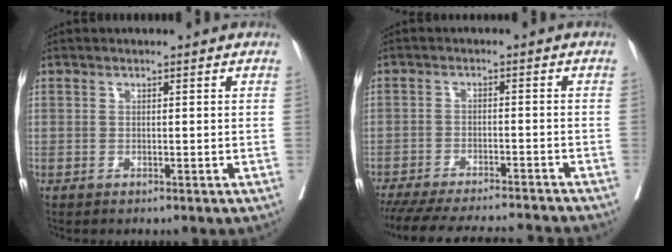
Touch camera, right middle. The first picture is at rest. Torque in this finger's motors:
{"motor_torque": [0.93, -1.09, 0.13, 0.07]}